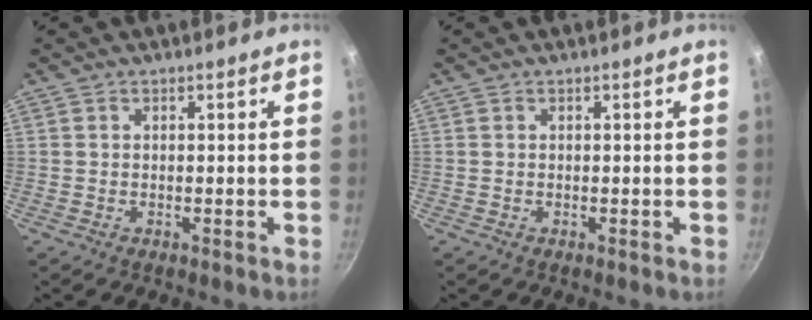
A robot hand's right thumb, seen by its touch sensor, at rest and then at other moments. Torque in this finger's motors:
{"motor_torque": [0.00, 0.00, -0.08, 0.08, 0.00]}